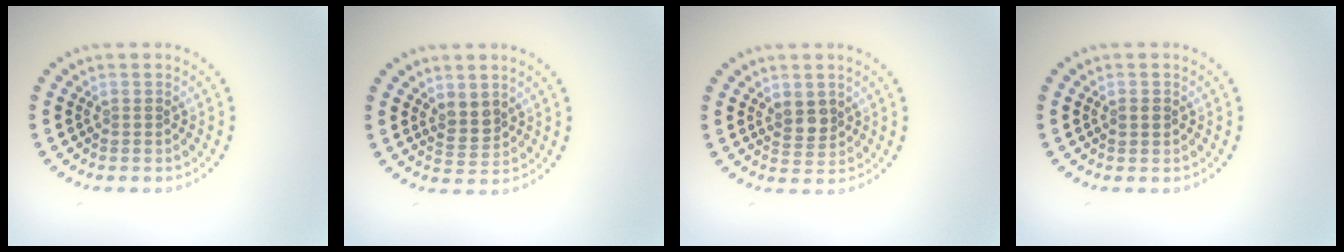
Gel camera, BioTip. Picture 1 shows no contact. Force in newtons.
{"total": 2.1, "press": 1.9, "slide": 0.9}
{"total": 1.9, "press": 1.8, "slide": 0.7}
{"total": 1.1, "press": 1.1, "slide": 0.1}